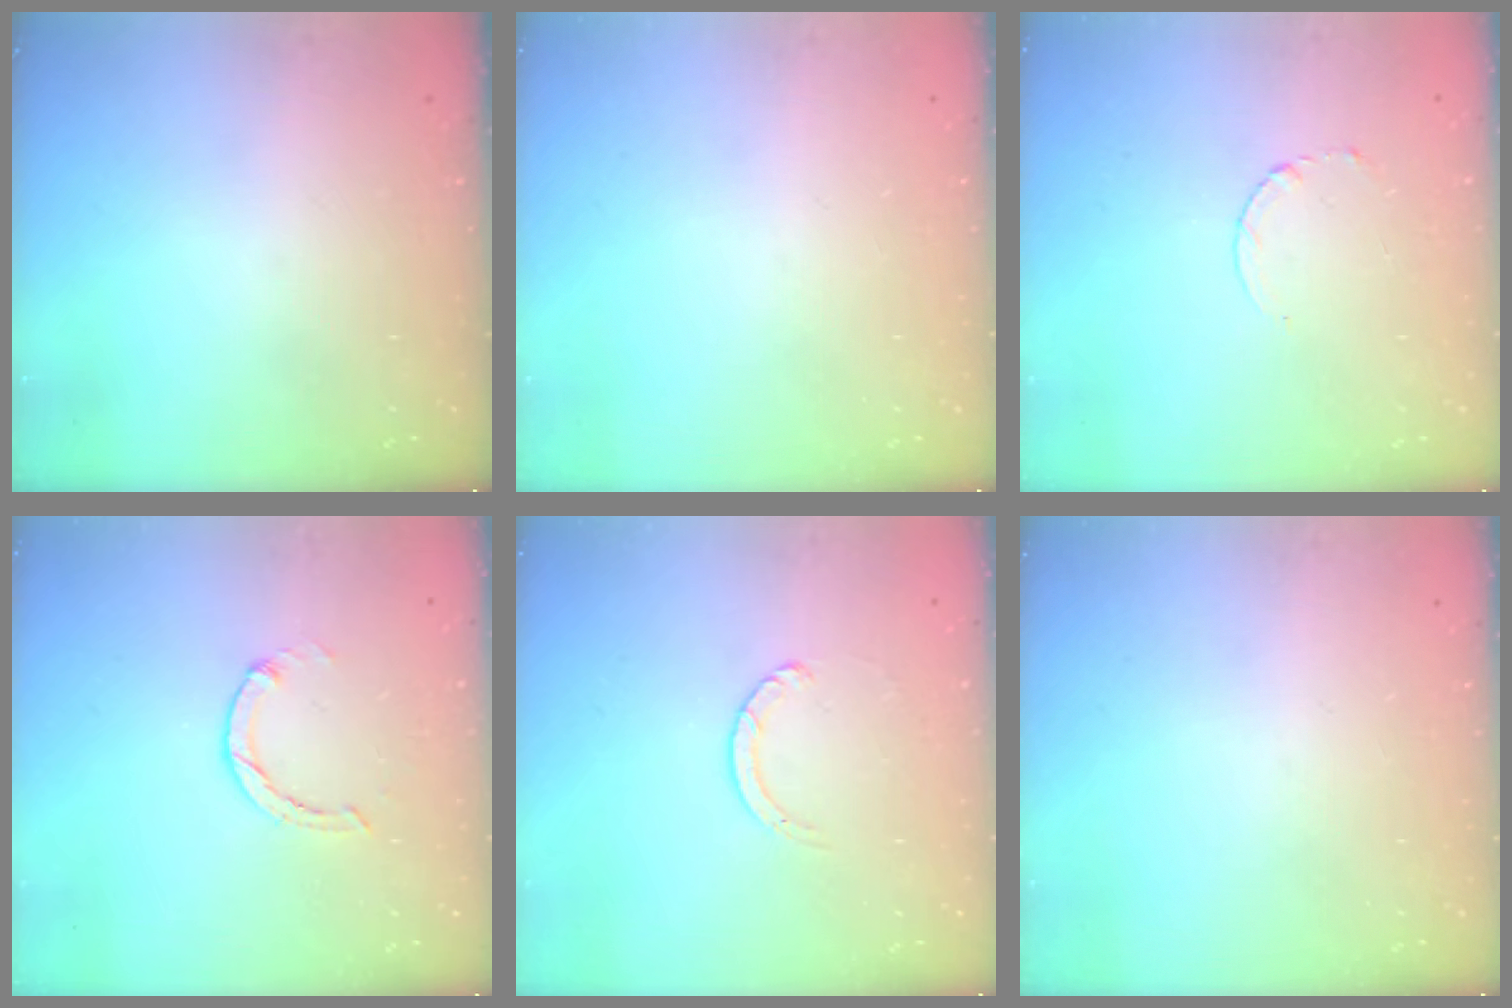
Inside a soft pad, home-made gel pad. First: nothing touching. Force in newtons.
{"total": 0.0}
{"total": 2.5, "press": 2.5, "slide": 0.3}
{"total": 1.0, "press": 0.9, "slide": 0.3}
{"total": 1.3, "press": 1.2, "slide": 0.2}
{"total": 0.0}